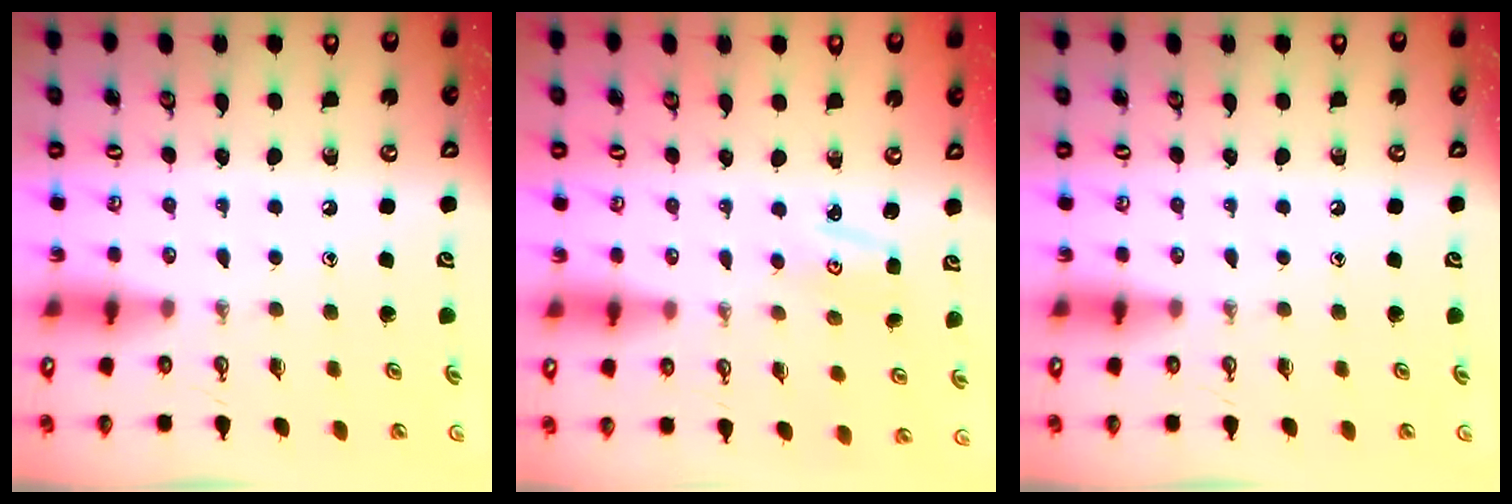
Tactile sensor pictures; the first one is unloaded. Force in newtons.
{"total": 2.8, "press": 2.8, "slide": 0.3}
{"total": 0.0}